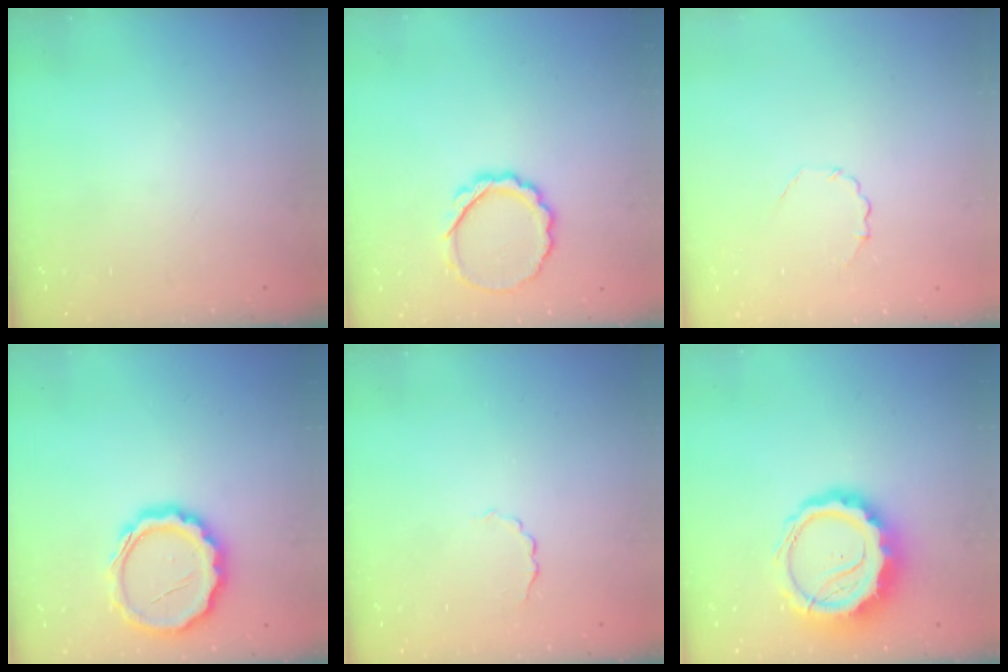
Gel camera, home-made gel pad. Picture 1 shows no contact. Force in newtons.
{"total": 8.7, "press": 8.6, "slide": 1.0}
{"total": 2.8, "press": 2.6, "slide": 1.1}
{"total": 13.5, "press": 13.4, "slide": 1.8}
{"total": 2.2, "press": 2.2, "slide": 0.6}
{"total": 13.6, "press": 13.2, "slide": 3.3}